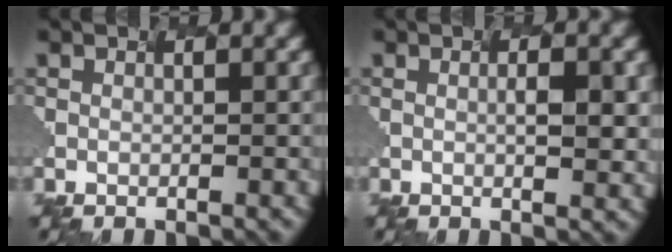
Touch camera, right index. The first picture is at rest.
{"total": 1.7, "force": [-0.1, 0.2, 1.7], "torque": [-0.028, 0.000, 0.006]}